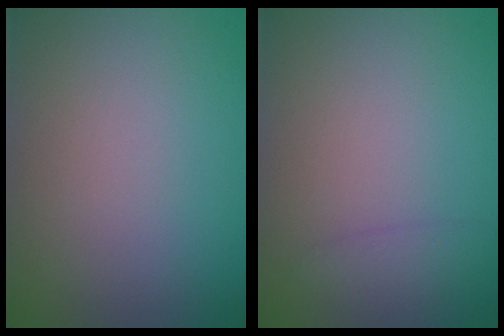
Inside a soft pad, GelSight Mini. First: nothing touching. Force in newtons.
{"total": 1.3, "press": 1.3, "slide": 0.0}